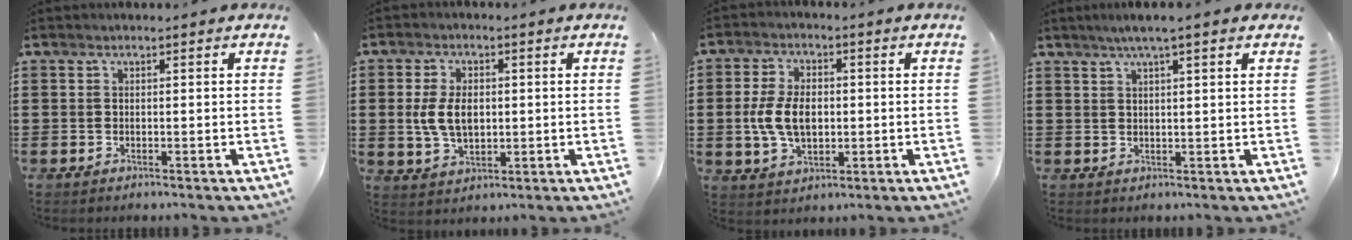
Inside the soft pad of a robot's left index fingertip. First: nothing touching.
{"total": 6.2, "force": [0.4, 3.8, 4.9], "torque": [-0.105, 0.006, 0.000]}
{"total": 7.4, "force": [-0.3, 4.5, 5.9], "torque": [-0.132, 0.008, -0.010]}
{"total": 3.2, "force": [1.9, 0.0, 2.5], "torque": [-0.050, 0.004, 0.033]}